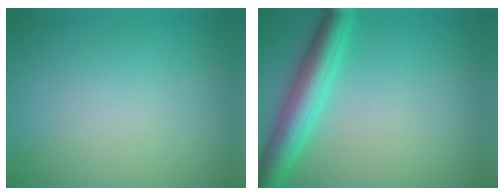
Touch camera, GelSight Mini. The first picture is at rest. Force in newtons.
{"total": 5.1, "press": 5.1, "slide": 0.1}